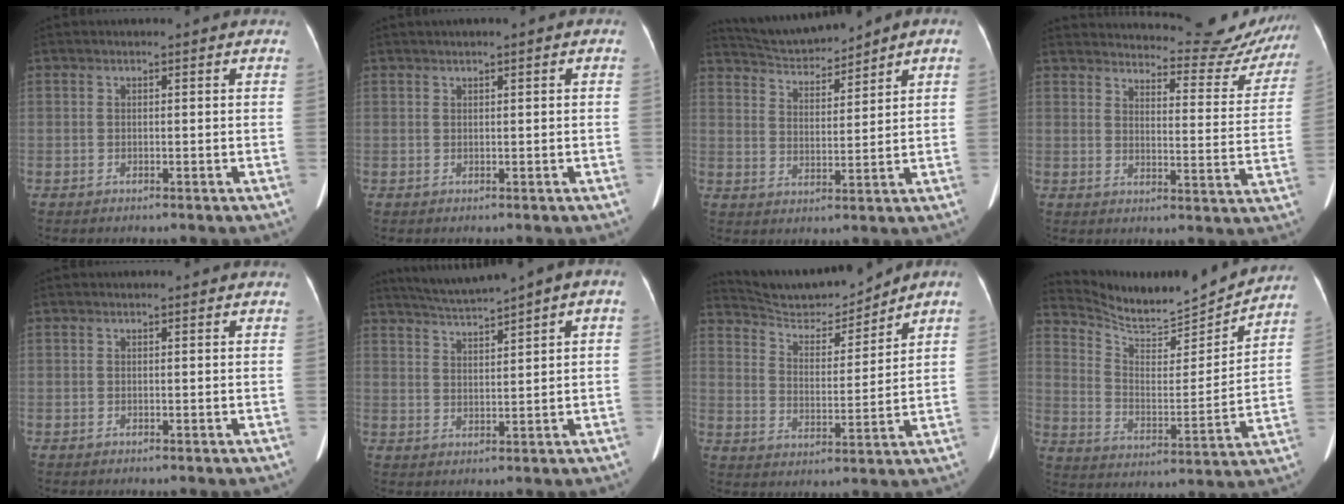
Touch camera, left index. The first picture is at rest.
{"total": 1.1, "force": [0.6, 0.1, 0.9], "torque": [-0.017, 0.012, 0.010]}
{"total": 7.3, "force": [7.0, 0.2, 2.0], "torque": [-0.045, 0.014, 0.136]}
{"total": 19.6, "force": [18.9, 3.6, 3.8], "torque": [-0.023, -0.063, 0.210]}
{"total": 0.0}
{"total": 6.7, "force": [4.9, -0.3, 4.5], "torque": [-0.072, 0.019, 0.086]}
{"total": 10.2, "force": [10.0, 0.7, 2.2], "torque": [-0.043, 0.004, 0.183]}
{"total": 15.2, "force": [14.8, 0.9, 3.0], "torque": [-0.065, -0.025, 0.235]}